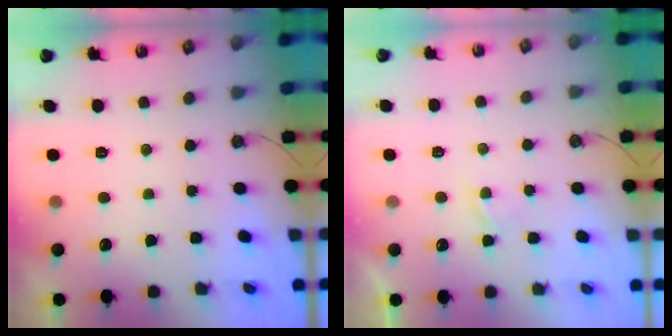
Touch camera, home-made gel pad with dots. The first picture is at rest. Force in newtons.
{"total": 0.9, "press": 0.9, "slide": 0.1}